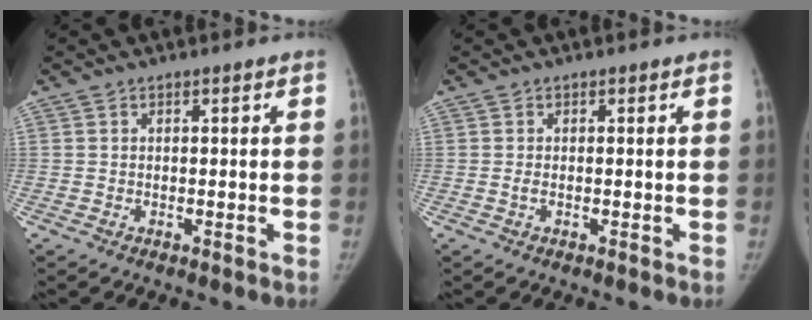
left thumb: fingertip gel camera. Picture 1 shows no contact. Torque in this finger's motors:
{"motor_torque": [-0.06, 0.05, -0.07, 0.32, 0.06]}